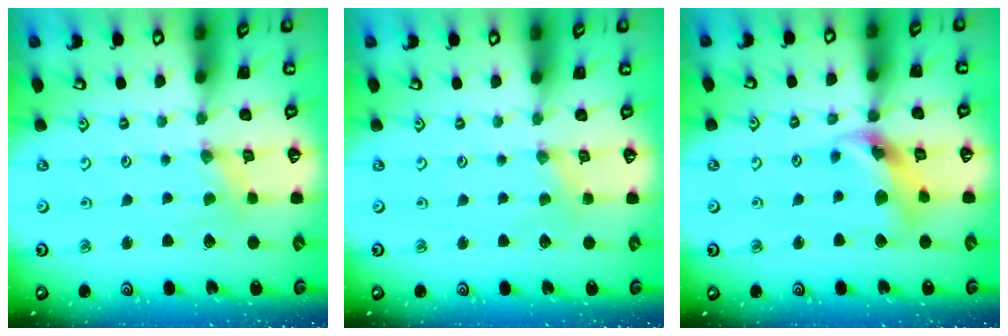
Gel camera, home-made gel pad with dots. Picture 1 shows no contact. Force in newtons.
{"total": 0.5, "press": 0.5, "slide": 0.1}
{"total": 13.5, "press": 13.3, "slide": 1.8}